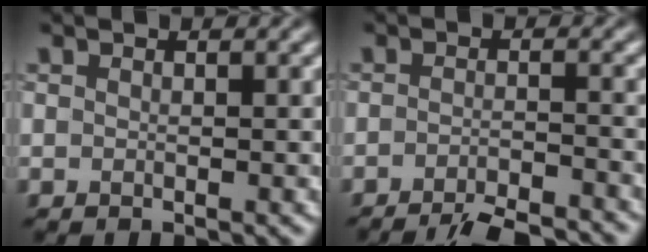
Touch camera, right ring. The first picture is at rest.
{"total": 5.3, "force": [-4.6, 0.6, 2.6], "torque": [-0.046, -0.002, -0.074]}